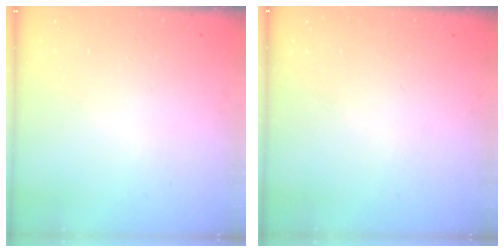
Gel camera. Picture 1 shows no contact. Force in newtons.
{"total": 0.0}